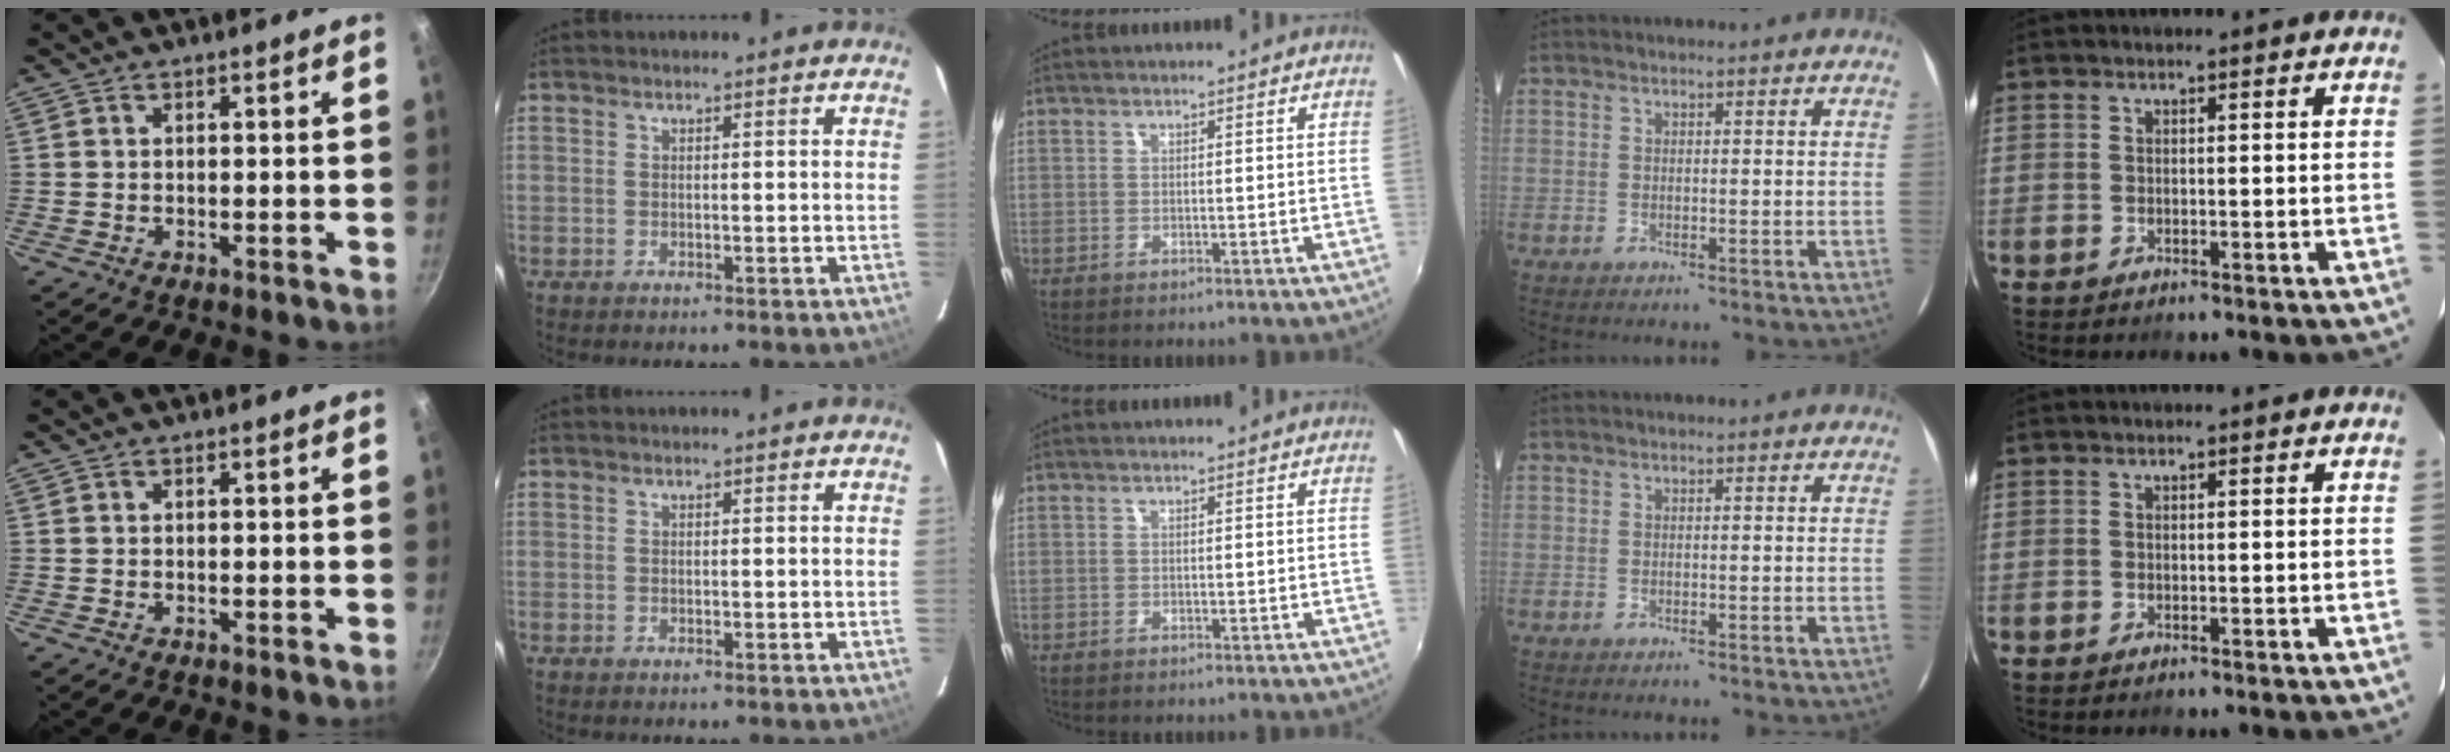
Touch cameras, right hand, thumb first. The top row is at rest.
{}